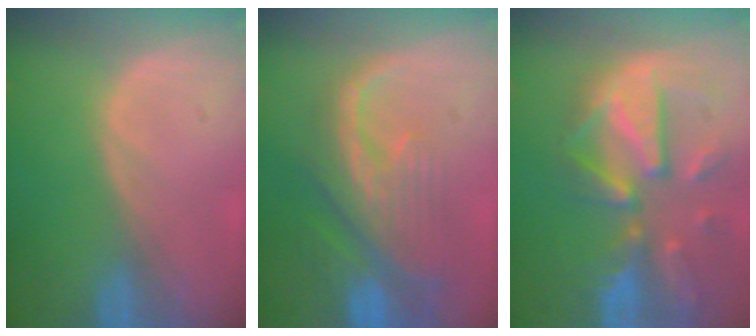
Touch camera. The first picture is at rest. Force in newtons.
{"total": 10.1, "press": 9.0, "slide": 4.4}
{"total": 12.1, "press": 10.5, "slide": 6.2}